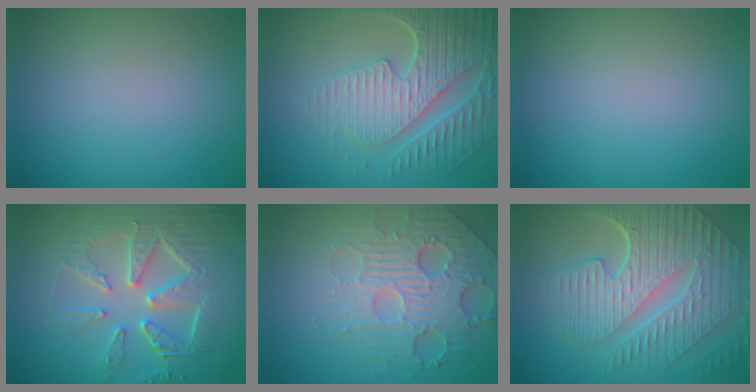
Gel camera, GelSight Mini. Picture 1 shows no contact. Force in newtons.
{"total": 6.7, "press": 5.5, "slide": 3.9}
{"total": 0.0}
{"total": 8.2, "press": 6.4, "slide": 5.1}
{"total": 6.9, "press": 5.2, "slide": 4.5}
{"total": 9.9, "press": 6.7, "slide": 7.3}